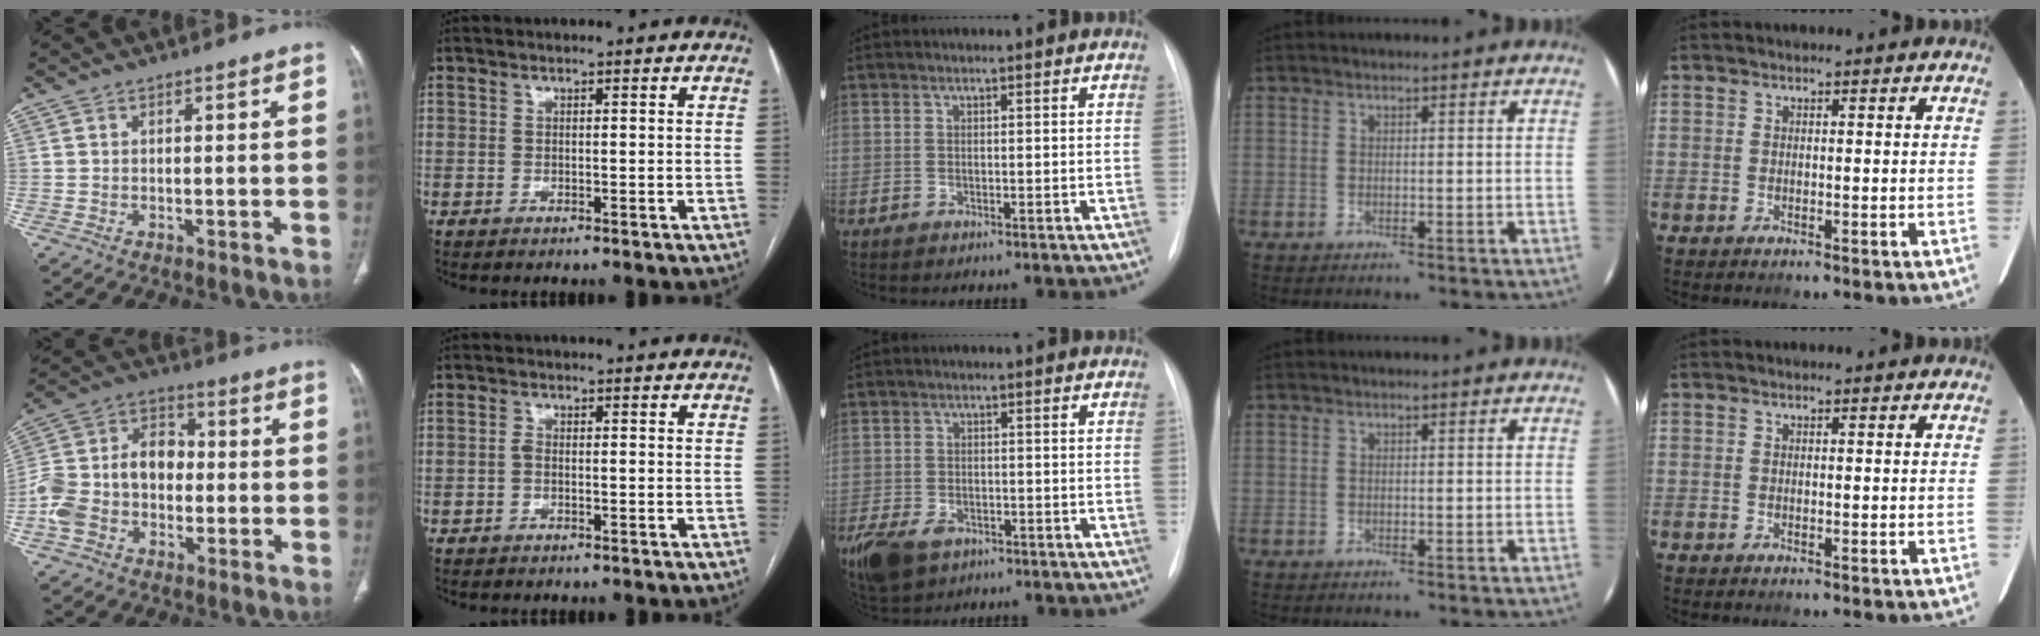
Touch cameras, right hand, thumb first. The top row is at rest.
{"thumb": {"total": 13.6, "force": [-2.2, 10.0, 9.0], "torque": [-0.161, 0.051, -0.049]}, "index": {"total": 0.9, "force": [-0.4, 0.4, 0.7], "torque": [-0.012, 0.003, -0.009]}, "middle": {"total": 9.1, "force": [-5.1, 6.1, 4.4], "torque": [-0.109, -0.005, -0.078]}}